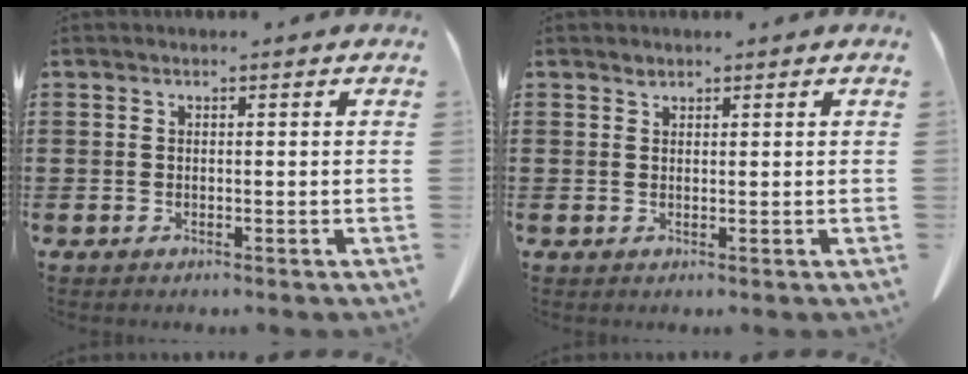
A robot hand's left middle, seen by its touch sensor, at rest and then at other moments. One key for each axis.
{"total": 0.9, "fx": 0.8, "fy": 0.4, "fz": 0.1, "tx": -0.005, "ty": -0.001, "tz": 0.017}